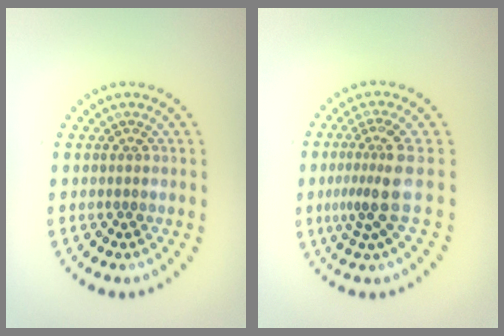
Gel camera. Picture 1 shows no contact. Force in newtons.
{"total": 3.4, "press": 2.4, "slide": 2.5}